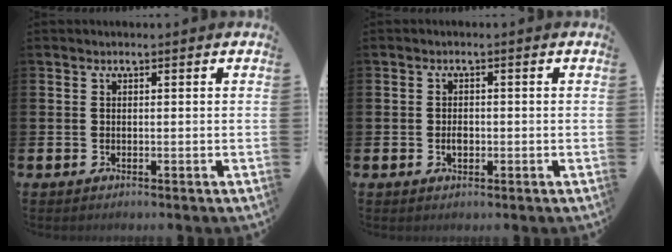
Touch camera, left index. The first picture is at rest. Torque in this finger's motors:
{"motor_torque": [0.45, 0.26, 0.01, 0.05]}